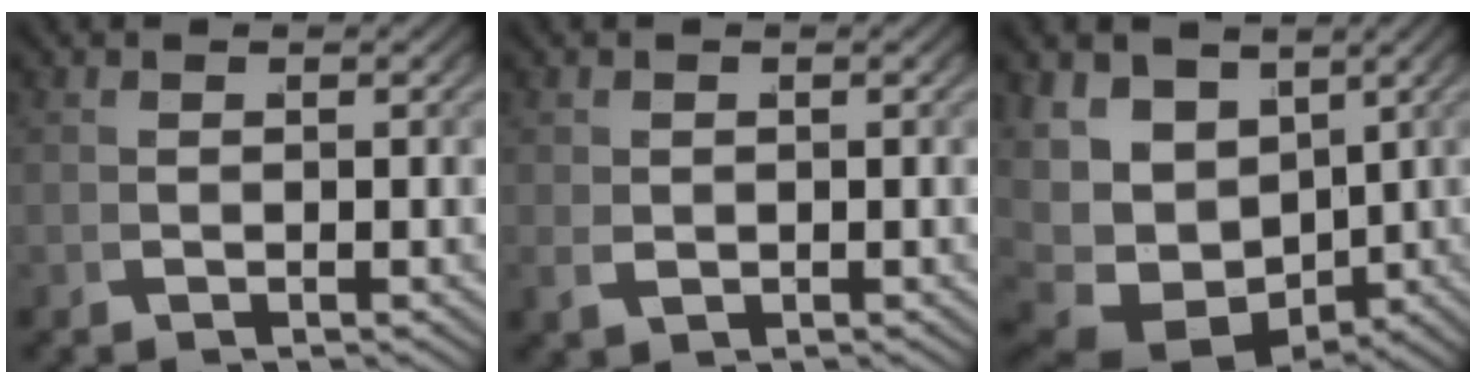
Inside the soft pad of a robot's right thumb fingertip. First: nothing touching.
{"total": 1.3, "force": [0.1, 1.1, 0.7], "torque": [-0.017, -0.006, 0.011]}
{"total": 12.5, "force": [-1.1, 9.5, 8.1], "torque": [-0.192, -0.065, 0.010]}